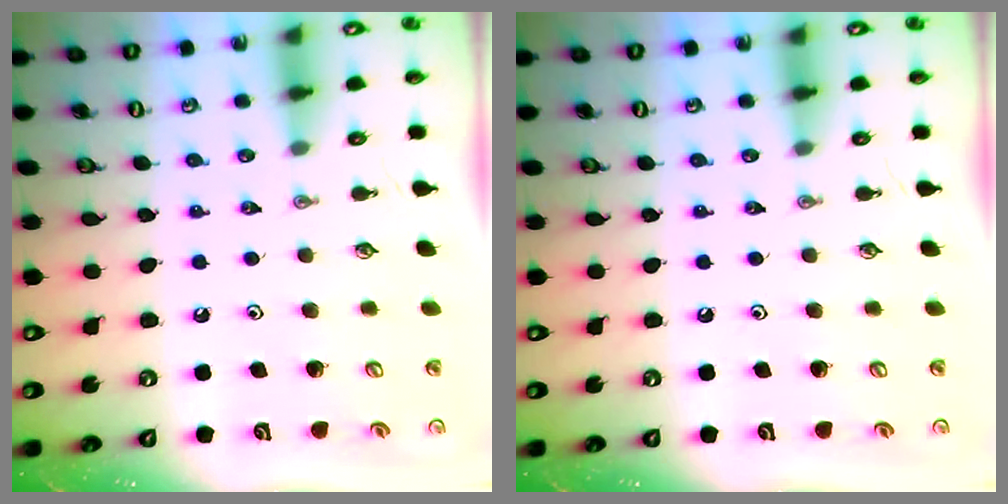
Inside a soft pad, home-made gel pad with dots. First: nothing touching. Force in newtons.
{"total": 0.0}